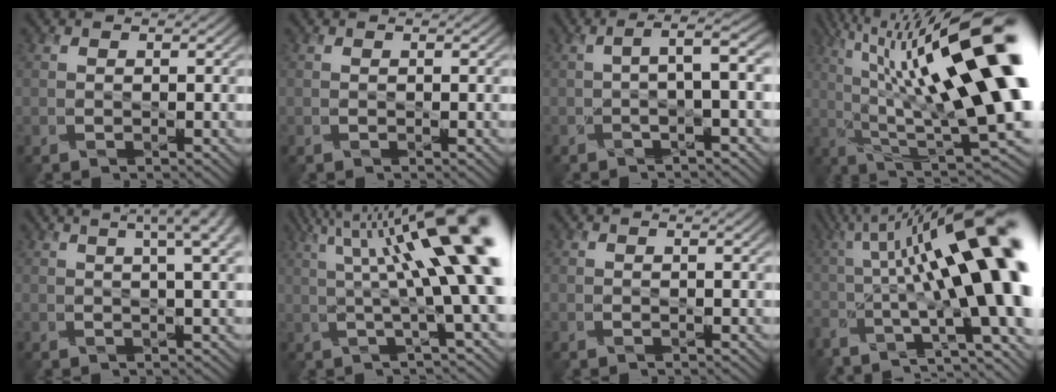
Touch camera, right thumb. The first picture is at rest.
{"total": 0.0}
{"total": 3.3, "force": [0.0, 0.5, 3.3], "torque": [-0.058, 0.008, -0.006]}
{"total": 21.1, "force": [5.6, 5.0, 19.7], "torque": [-0.324, 0.035, 0.116]}
{"total": 7.6, "force": [3.7, 1.9, 6.3], "torque": [-0.065, 0.034, 0.041]}
{"total": 14.6, "force": [3.6, 3.0, 13.8], "torque": [-0.197, 0.008, 0.077]}
{"total": 0.8, "force": [0.3, 0.2, 0.7], "torque": [-0.008, 0.004, 0.001]}
{"total": 18.9, "force": [-1.2, 5.1, 18.2], "torque": [-0.256, -0.001, -0.020]}